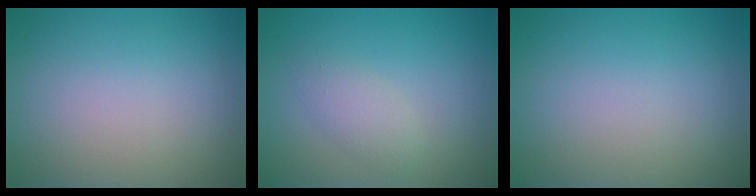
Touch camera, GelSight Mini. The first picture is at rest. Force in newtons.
{"total": 1.9, "press": 1.9, "slide": 0.1}
{"total": 0.0}